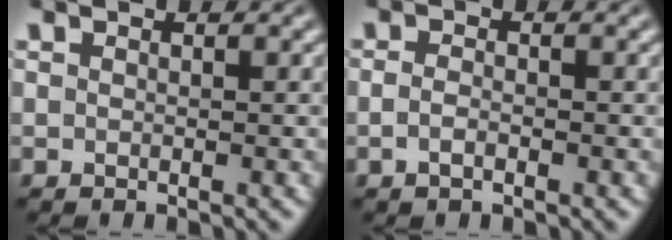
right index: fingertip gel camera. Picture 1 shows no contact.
{"total": 1.0, "force": [-0.7, -0.2, 0.7], "torque": [-0.014, -0.007, -0.009]}